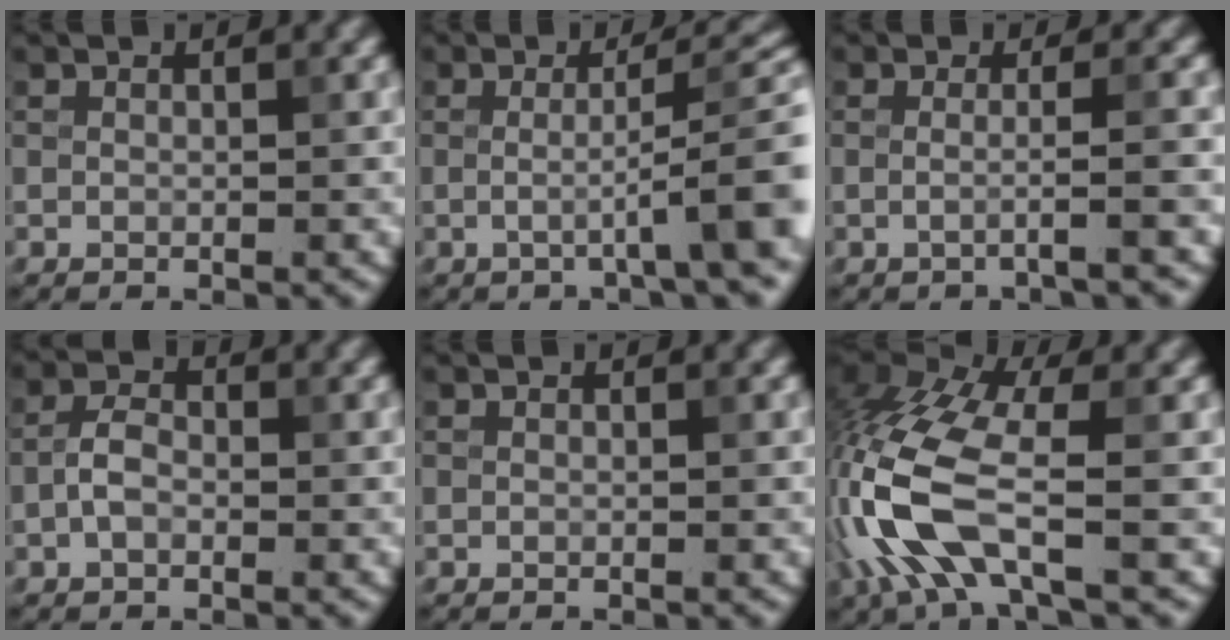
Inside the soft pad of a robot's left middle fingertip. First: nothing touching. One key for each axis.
{"total": 7.5, "fx": -1.1, "fy": 1.3, "fz": 7.3, "tx": -0.094, "ty": 0.011, "tz": -0.026}
{"total": 2.6, "fx": -0.6, "fy": 0.6, "fz": 2.4, "tx": -0.027, "ty": -0.006, "tz": -0.028}
{"total": 2.3, "fx": -0.8, "fy": 1.4, "fz": 1.7, "tx": -0.035, "ty": 0.008, "tz": -0.022}
{"total": 0.0}
{"total": 10.1, "fx": -3.0, "fy": 4.3, "fz": 8.6, "tx": -0.203, "ty": 0.006, "tz": -0.074}